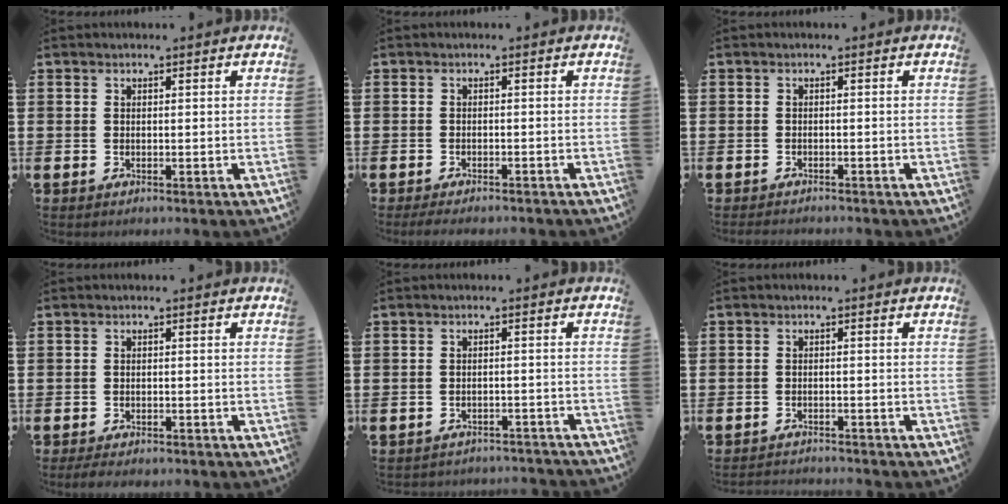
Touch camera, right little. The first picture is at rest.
{"total": 1.3, "force": [-1.2, 0.1, 0.6], "torque": [-0.010, 0.001, -0.024]}
{"total": 0.8, "force": [-0.8, 0.0, -0.1], "torque": [-0.001, -0.005, -0.016]}
{"total": 1.2, "force": [-1.1, 0.3, 0.3], "torque": [-0.008, -0.001, -0.024]}
{"total": 1.8, "force": [-1.8, 0.0, -0.2], "torque": [-0.001, 0.000, -0.039]}
{"total": 1.6, "force": [-1.6, -0.1, -0.1], "torque": [-0.003, 0.003, -0.034]}